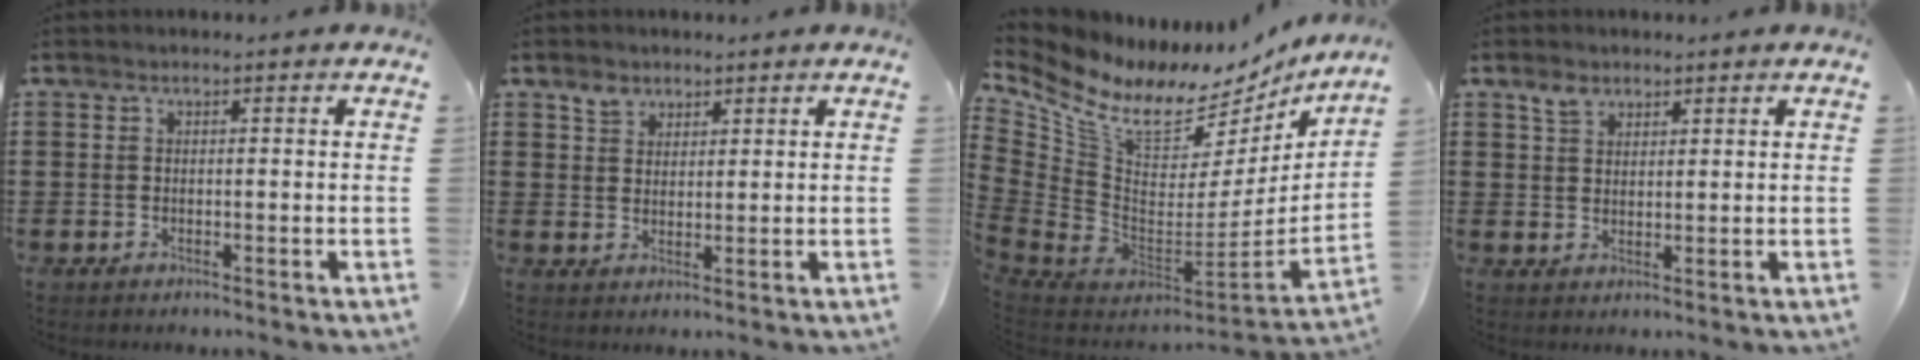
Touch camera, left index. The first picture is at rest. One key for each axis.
{"total": 2.8, "fx": 2.1, "fy": 1.8, "fz": 0.5, "tx": -0.009, "ty": 0.003, "tz": 0.039}
{"total": 11.4, "fx": 7.6, "fy": 5.8, "fz": 6.1, "tx": -0.153, "ty": -0.058, "tz": 0.137}
{"total": 3.0, "fx": 2.1, "fy": 1.8, "fz": 1.0, "tx": -0.018, "ty": 0.001, "tz": 0.039}